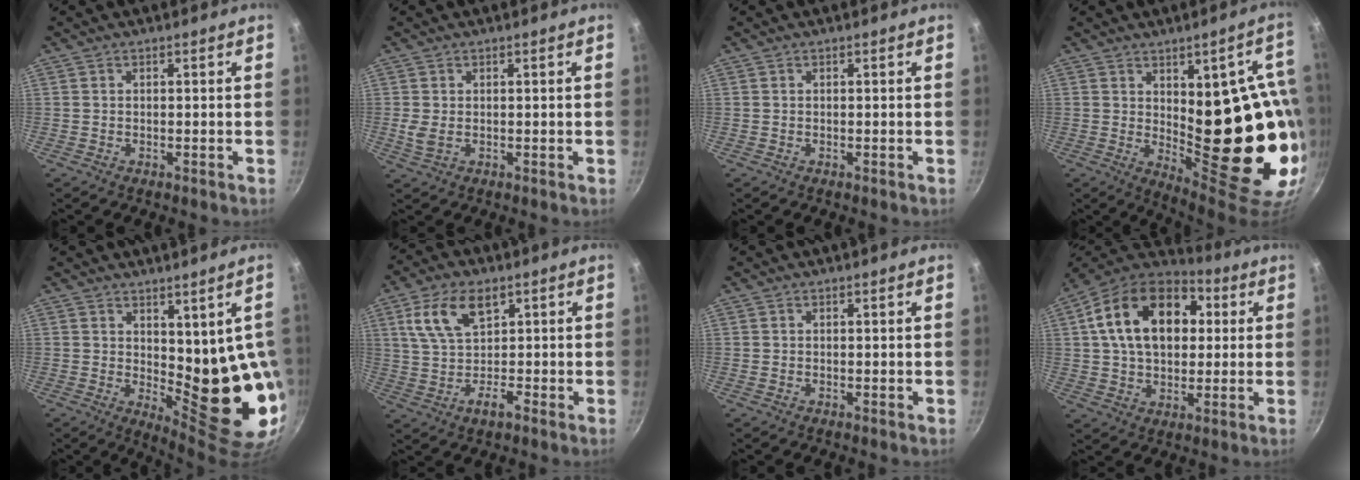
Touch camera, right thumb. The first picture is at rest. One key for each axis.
{"total": 2.6, "fx": 0.1, "fy": 1.6, "fz": 2.0, "tx": -0.034, "ty": -0.003, "tz": 0.006}
{"total": 0.0}
{"total": 22.6, "fx": -0.5, "fy": 9.0, "fz": 20.7, "tx": -0.218, "ty": -0.031, "tz": 0.020}
{"total": 14.6, "fx": 1.2, "fy": 6.1, "fz": 13.2, "tx": -0.136, "ty": -0.037, "tz": 0.036}
{"total": 9.6, "fx": 2.6, "fy": 6.1, "fz": 7.0, "tx": -0.113, "ty": 0.003, "tz": 0.040}
{"total": 0.0}
{"total": 21.3, "fx": 4.7, "fy": 14.3, "fz": 15.0, "tx": -0.230, "ty": 0.022, "tz": 0.063}